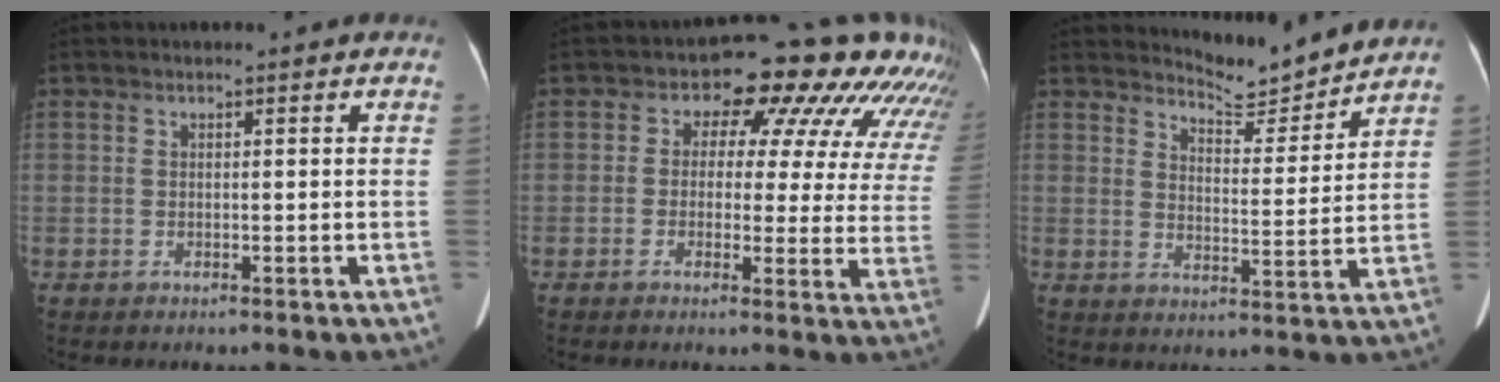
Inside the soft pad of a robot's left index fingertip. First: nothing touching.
{"total": 15.3, "force": [9.1, 7.4, 9.9], "torque": [-0.113, 0.037, 0.080]}
{"total": 7.3, "force": [7.3, 0.2, 0.1], "torque": [-0.015, -0.017, 0.108]}